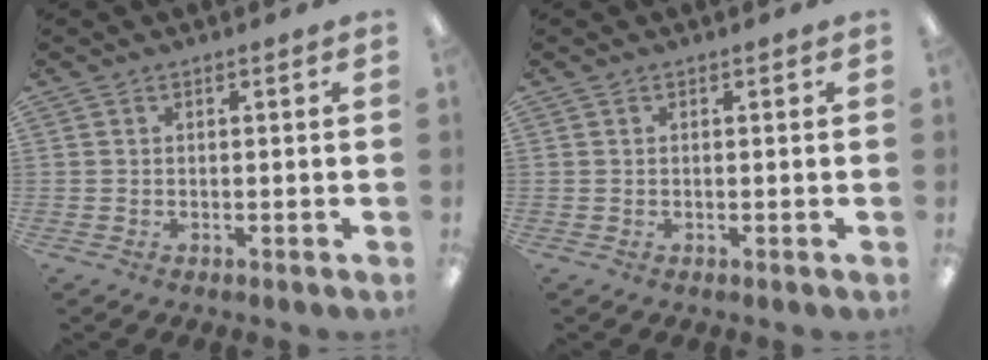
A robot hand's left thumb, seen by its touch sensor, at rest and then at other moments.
{"total": 0.0}